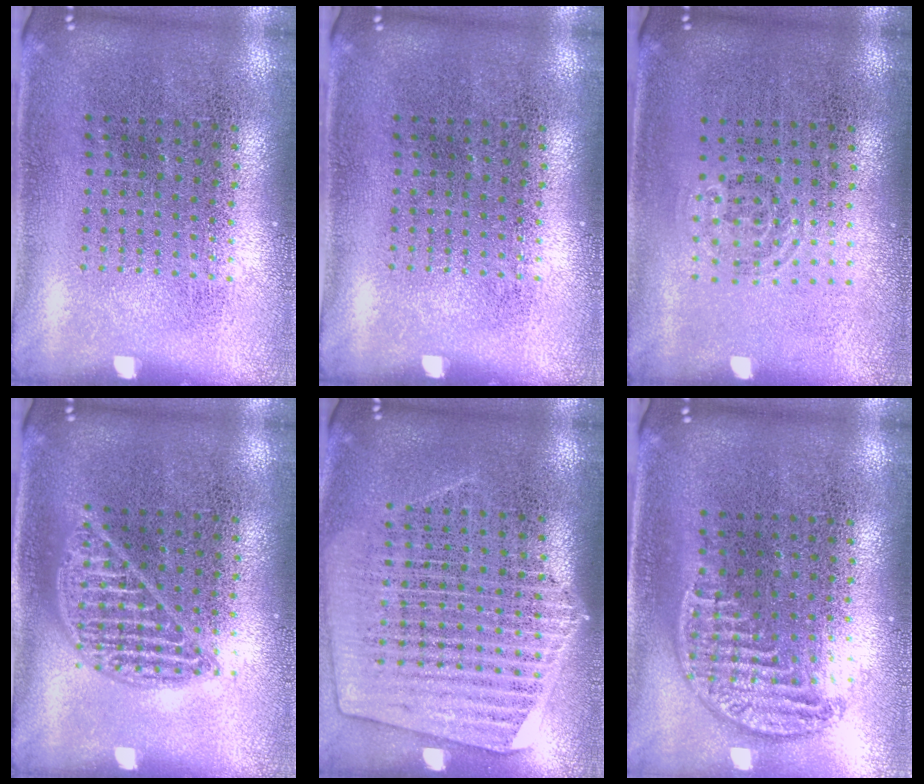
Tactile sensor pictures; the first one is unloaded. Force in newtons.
{"total": 0.0}
{"total": 0.8, "press": 0.5, "slide": 0.5}
{"total": 1.1, "press": 1.0, "slide": 0.2}
{"total": 1.6, "press": 1.4, "slide": 0.7}
{"total": 1.2, "press": 1.0, "slide": 0.6}